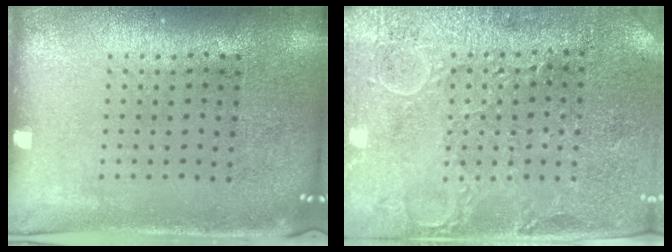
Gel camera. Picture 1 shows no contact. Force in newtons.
{"total": 2.7, "press": 2.6, "slide": 0.7}